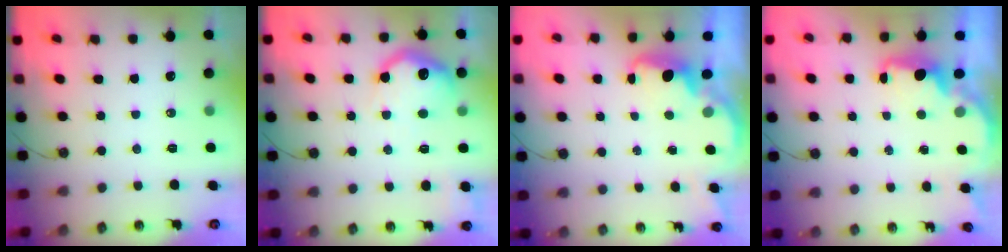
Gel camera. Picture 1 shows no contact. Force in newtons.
{"total": 13.9, "press": 13.8, "slide": 0.9}
{"total": 1.7, "press": 1.6, "slide": 0.6}
{"total": 2.2, "press": 2.1, "slide": 0.6}